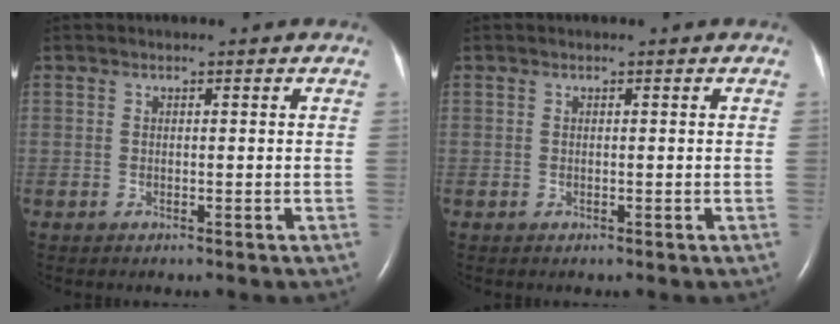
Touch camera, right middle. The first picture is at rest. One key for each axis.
{"total": 0.0}